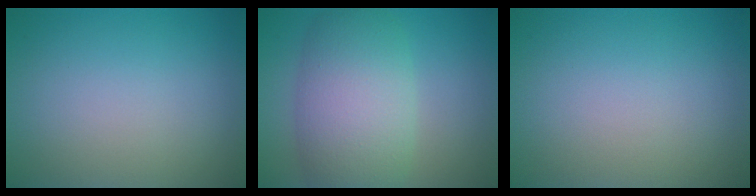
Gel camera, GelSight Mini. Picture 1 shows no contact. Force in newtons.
{"total": 8.0, "press": 8.0, "slide": 0.2}
{"total": 0.0}